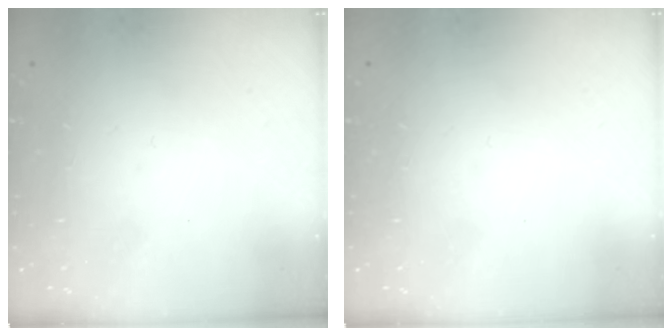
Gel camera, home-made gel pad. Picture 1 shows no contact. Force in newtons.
{"total": 0.0}